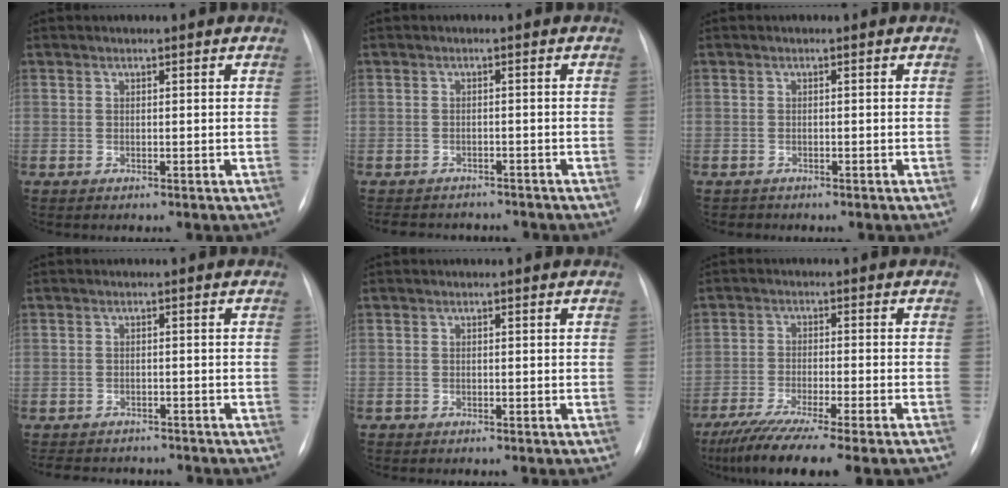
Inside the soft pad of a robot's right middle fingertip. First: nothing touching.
{"total": 7.8, "force": [-7.1, 2.9, 1.5], "torque": [-0.023, 0.004, -0.088]}
{"total": 0.8, "force": [-0.6, 0.4, -0.2], "torque": [-0.002, 0.001, -0.013]}
{"total": 8.5, "force": [-7.6, 3.1, 2.1], "torque": [-0.036, 0.001, -0.095]}
{"total": 0.0}
{"total": 13.4, "force": [-10.6, -0.1, 8.2], "torque": [-0.134, -0.043, -0.168]}